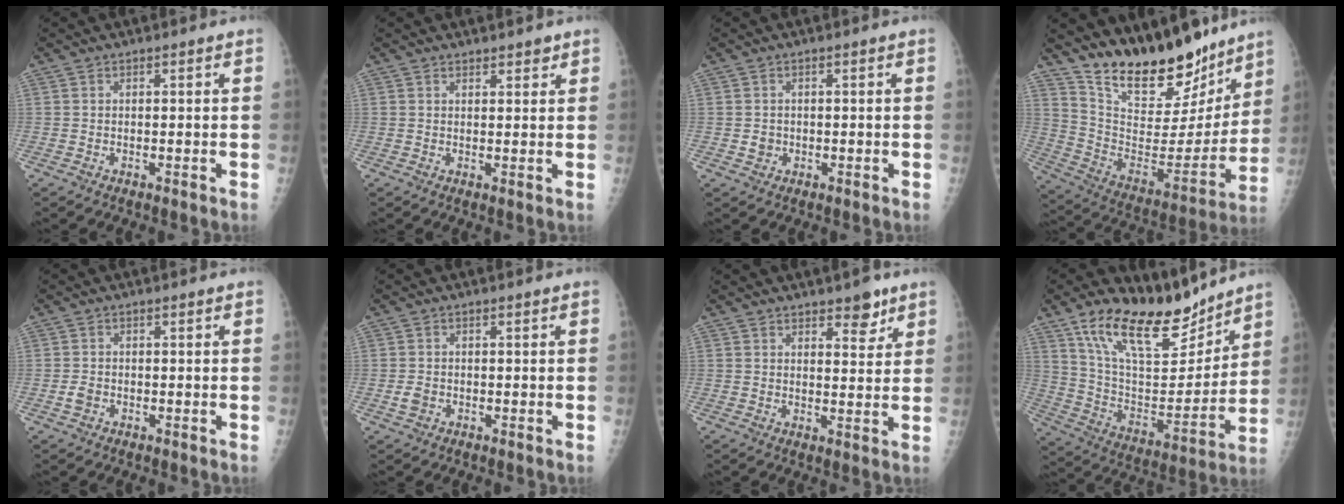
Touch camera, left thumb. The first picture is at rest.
{"total": 2.0, "force": [1.7, 0.9, 0.7], "torque": [0.004, -0.010, 0.020]}
{"total": 1.6, "force": [-0.2, 1.5, 0.5], "torque": [-0.001, 0.003, 0.000]}
{"total": 22.7, "force": [18.4, 8.5, 10.2], "torque": [-0.125, -0.109, 0.303]}
{"total": 1.7, "force": [-0.6, 1.3, 0.9], "torque": [-0.016, 0.002, -0.010]}
{"total": 1.9, "force": [-0.5, 1.5, 1.0], "torque": [-0.016, 0.001, -0.008]}
{"total": 5.0, "force": [3.4, 2.2, 2.8], "torque": [-0.016, -0.022, 0.048]}
{"total": 20.6, "force": [15.7, 8.1, 10.6], "torque": [-0.140, -0.083, 0.279]}